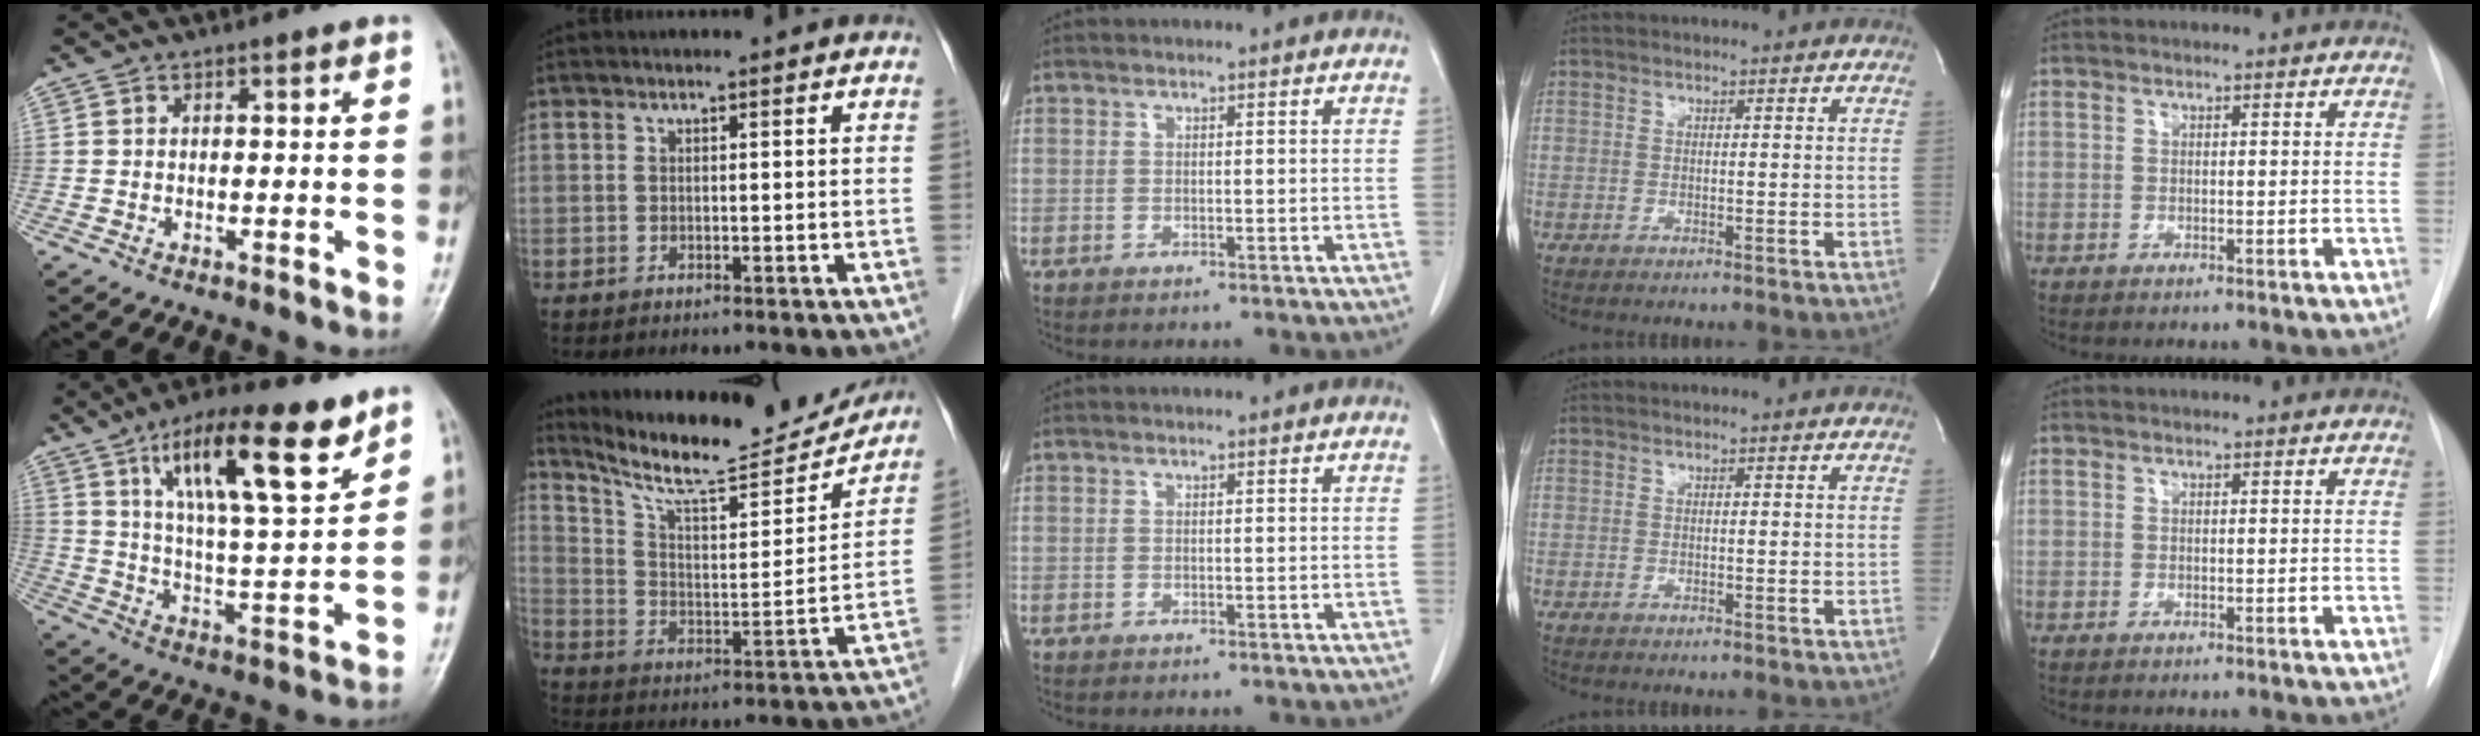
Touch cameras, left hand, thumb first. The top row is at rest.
{"thumb": {"total": 18.4, "force": [10.3, 5.1, 14.4], "torque": [-0.215, -0.039, 0.177]}, "index": {"total": 18.7, "force": [17.4, 2.1, 6.5], "torque": [-0.120, -0.024, 0.270]}}